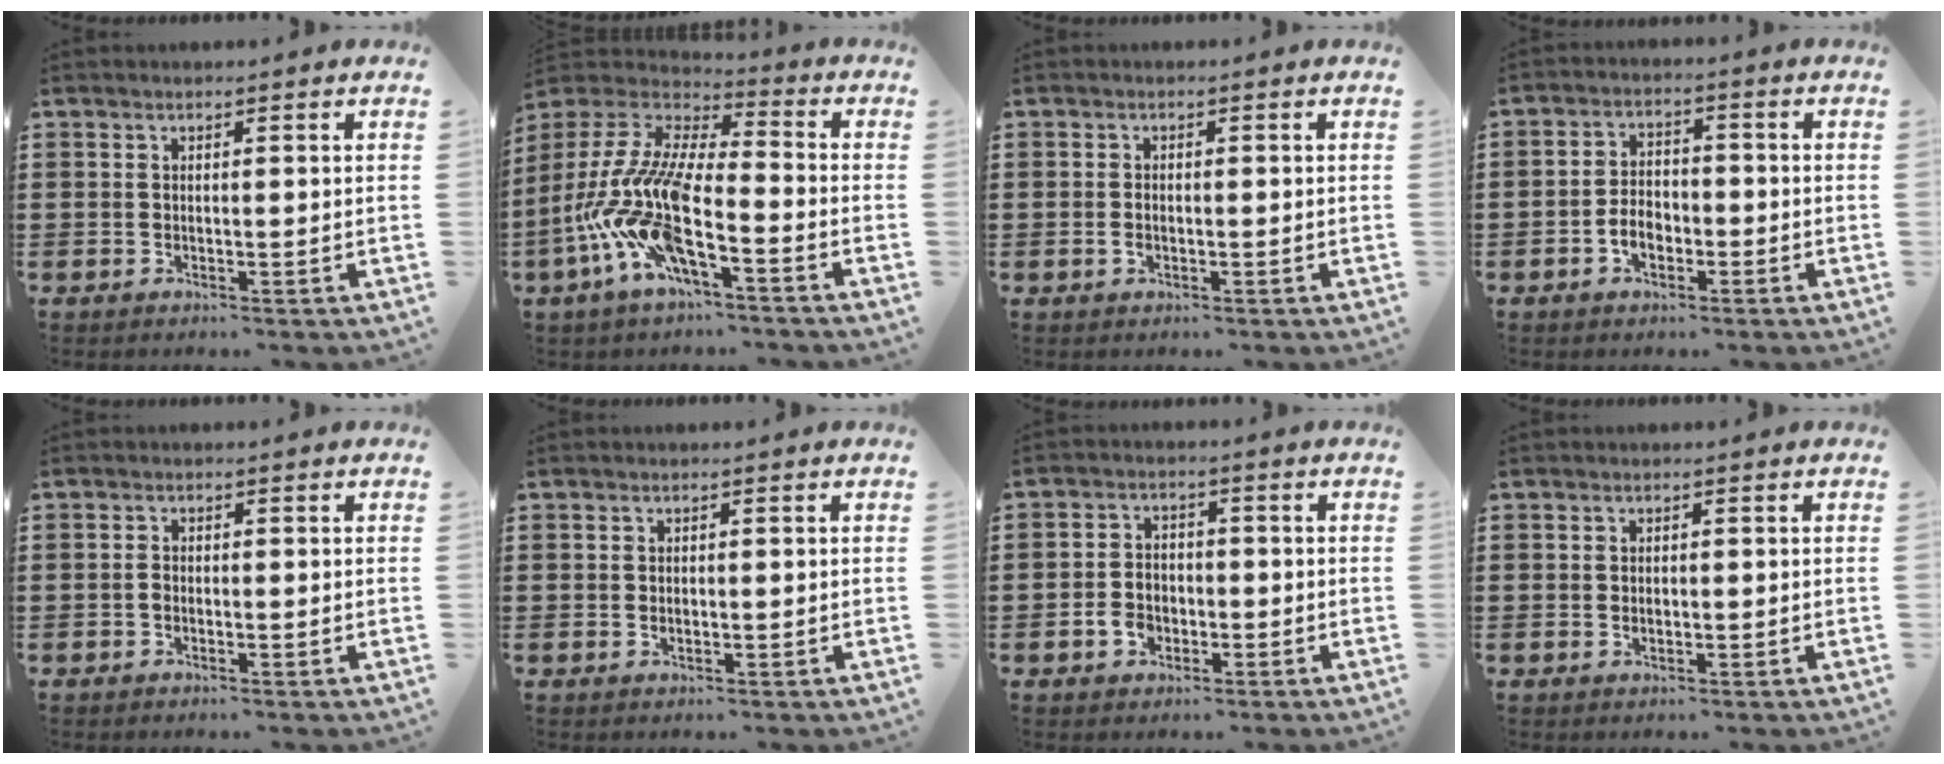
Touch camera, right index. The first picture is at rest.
{"total": 13.0, "force": [-6.9, 3.8, 10.3], "torque": [-0.261, -0.024, -0.152]}
{"total": 1.1, "force": [-0.5, 0.5, 0.9], "torque": [-0.019, -0.004, -0.008]}
{"total": 3.9, "force": [-1.7, 2.4, 2.5], "torque": [-0.055, 0.003, -0.035]}
{"total": 0.9, "force": [-0.5, 0.6, 0.6], "torque": [-0.013, -0.001, -0.009]}
{"total": 0.5, "force": [-0.1, 0.4, 0.3], "torque": [-0.007, 0.002, -0.003]}
{"total": 3.8, "force": [-1.6, 2.8, 2.0], "torque": [-0.050, 0.001, -0.033]}
{"total": 1.1, "force": [0.2, 0.9, 0.6], "torque": [-0.013, 0.007, 0.002]}